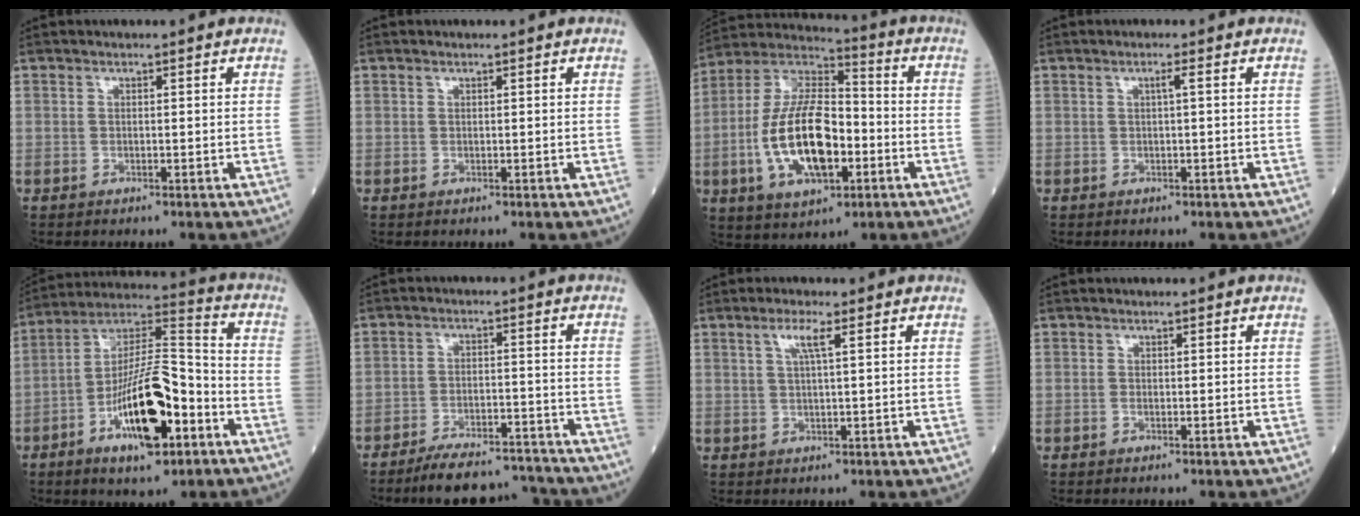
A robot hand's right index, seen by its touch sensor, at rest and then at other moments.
{"total": 0.0}
{"total": 17.2, "force": [-4.0, 7.2, 15.1], "torque": [-0.306, 0.009, -0.071]}
{"total": 0.9, "force": [0.1, -0.2, 0.9], "torque": [-0.015, 0.003, 0.002]}
{"total": 17.5, "force": [-6.8, 5.0, 15.3], "torque": [-0.281, 0.010, -0.110]}
{"total": 10.5, "force": [-9.9, 2.1, 2.9], "torque": [-0.038, 0.013, -0.155]}
{"total": 3.0, "force": [1.3, -0.1, 2.7], "torque": [-0.059, 0.005, 0.026]}
{"total": 0.0}